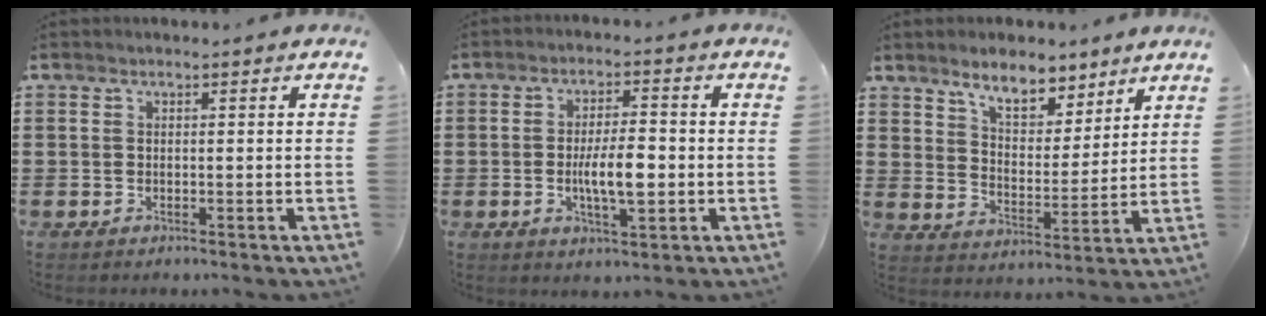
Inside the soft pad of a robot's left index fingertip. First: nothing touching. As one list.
[{"total": 7.1, "force": [-1.0, 2.3, 6.6], "torque": [-0.120, -0.003, -0.022]}, {"total": 7.5, "force": [6.4, 2.7, 2.8], "torque": [-0.054, -0.022, 0.114]}]